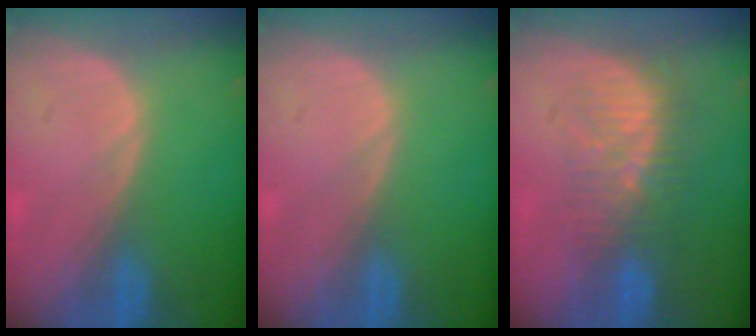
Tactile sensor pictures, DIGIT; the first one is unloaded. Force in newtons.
{"total": 0.0}
{"total": 7.8, "press": 7.4, "slide": 2.6}